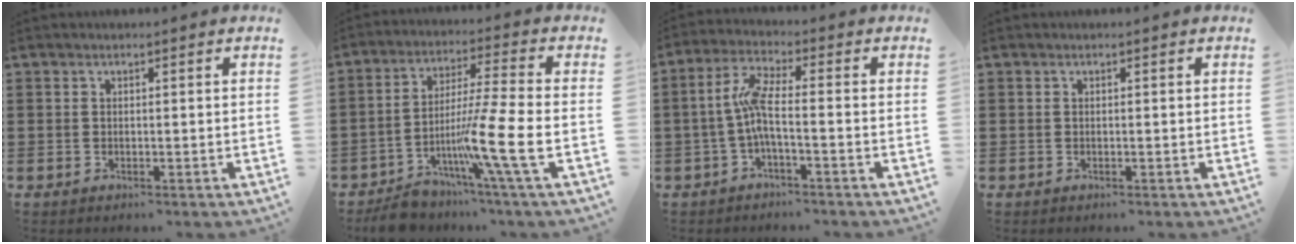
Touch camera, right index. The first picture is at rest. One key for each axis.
{"total": 11.3, "fx": -4.8, "fy": 0.4, "fz": 10.2, "tx": -0.192, "ty": -0.004, "tz": -0.088}
{"total": 5.7, "fx": -1.2, "fy": 1.1, "fz": 5.4, "tx": -0.124, "ty": -0.004, "tz": -0.030}
{"total": 0.0}